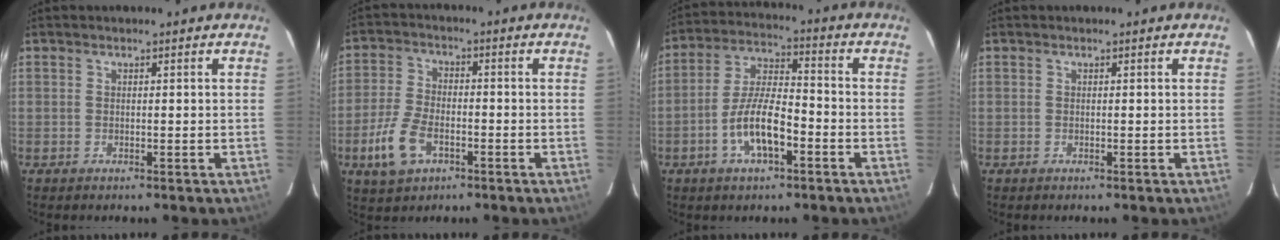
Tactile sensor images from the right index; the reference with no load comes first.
{"total": 9.0, "force": [-4.0, 5.0, 6.3], "torque": [-0.146, -0.002, -0.071]}
{"total": 10.2, "force": [-4.4, 3.5, 8.6], "torque": [-0.176, 0.005, -0.079]}
{"total": 0.0}